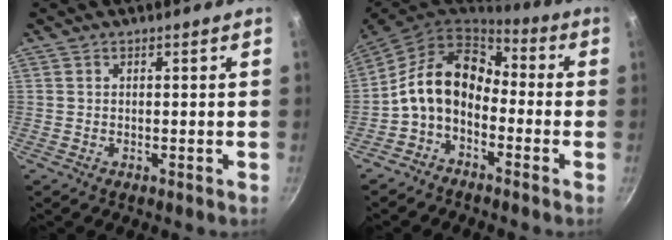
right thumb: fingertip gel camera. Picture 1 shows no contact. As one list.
[{"total": 12.5, "force": [-2.3, 8.9, 8.5], "torque": [-0.143, 0.054, -0.060]}]